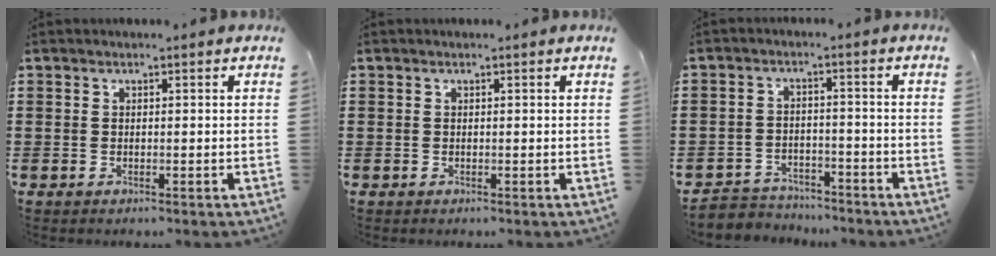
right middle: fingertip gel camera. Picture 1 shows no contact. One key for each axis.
{"total": 0.0}
{"total": 3.7, "fx": -3.5, "fy": 0.9, "fz": -0.3, "tx": -0.006, "ty": 0.000, "tz": -0.076}